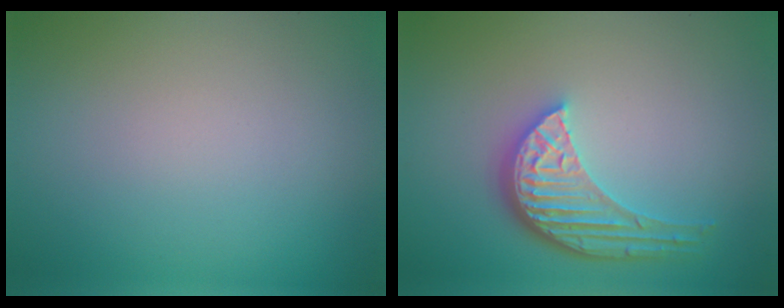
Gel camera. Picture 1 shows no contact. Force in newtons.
{"total": 5.2, "press": 3.9, "slide": 3.4}